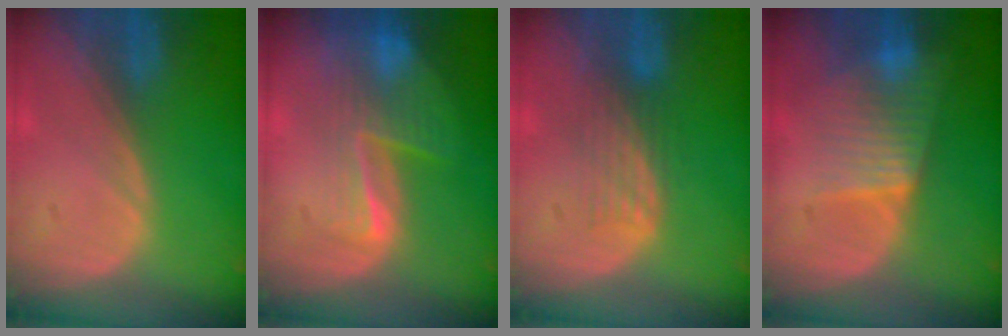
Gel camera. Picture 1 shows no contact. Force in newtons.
{"total": 8.3, "press": 7.1, "slide": 4.4}
{"total": 4.2, "press": 3.5, "slide": 2.4}
{"total": 6.3, "press": 6.3, "slide": 1.0}